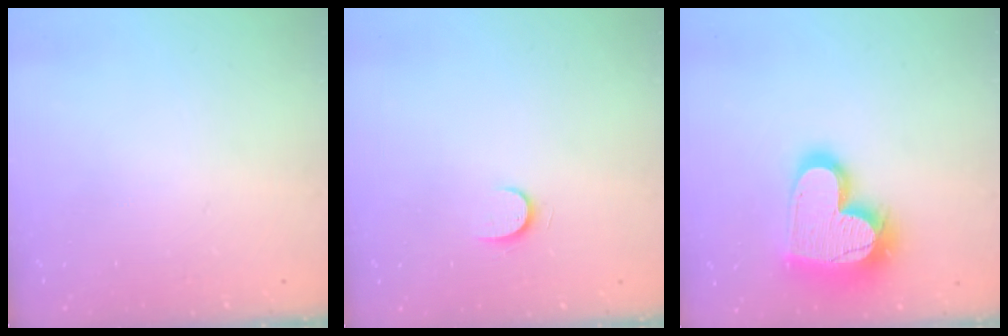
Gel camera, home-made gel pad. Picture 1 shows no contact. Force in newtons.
{"total": 5.2, "press": 5.2, "slide": 0.6}
{"total": 21.2, "press": 21.1, "slide": 1.9}